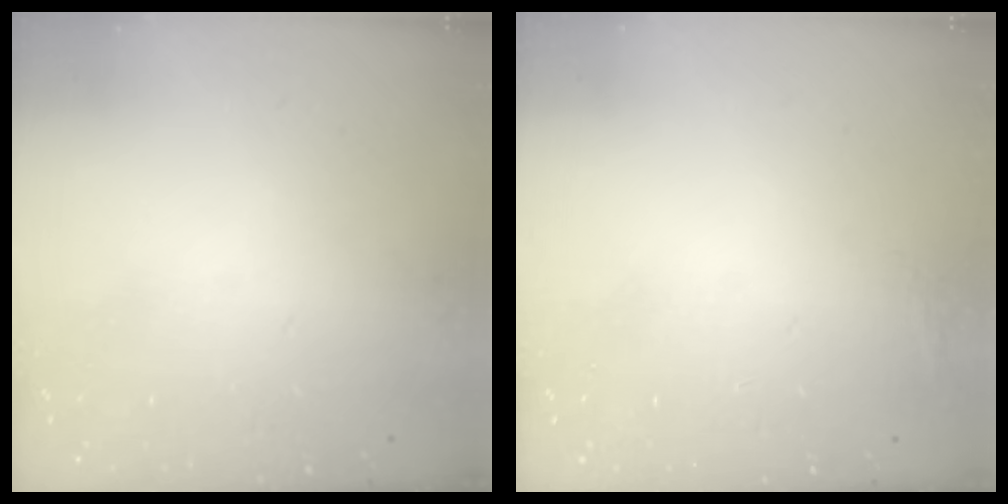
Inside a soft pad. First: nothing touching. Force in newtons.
{"total": 9.7, "press": 4.2, "slide": 8.8}